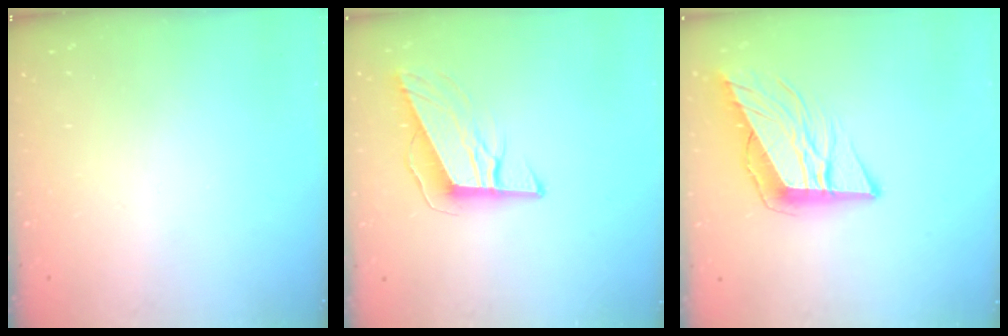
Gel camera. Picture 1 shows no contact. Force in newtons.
{"total": 10.8, "press": 10.3, "slide": 3.1}
{"total": 12.0, "press": 11.6, "slide": 3.3}